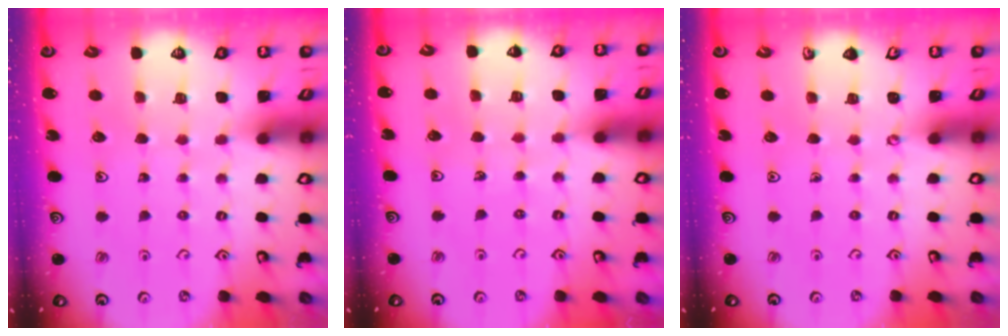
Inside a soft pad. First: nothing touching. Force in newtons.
{"total": 3.1, "press": 3.1, "slide": 0.4}
{"total": 0.0}